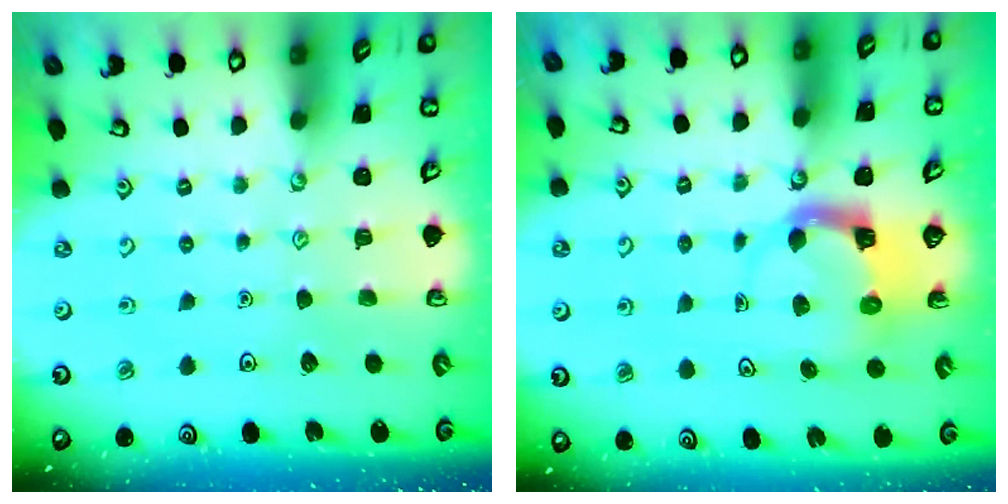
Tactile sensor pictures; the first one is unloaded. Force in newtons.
{"total": 3.8, "press": 3.7, "slide": 0.7}